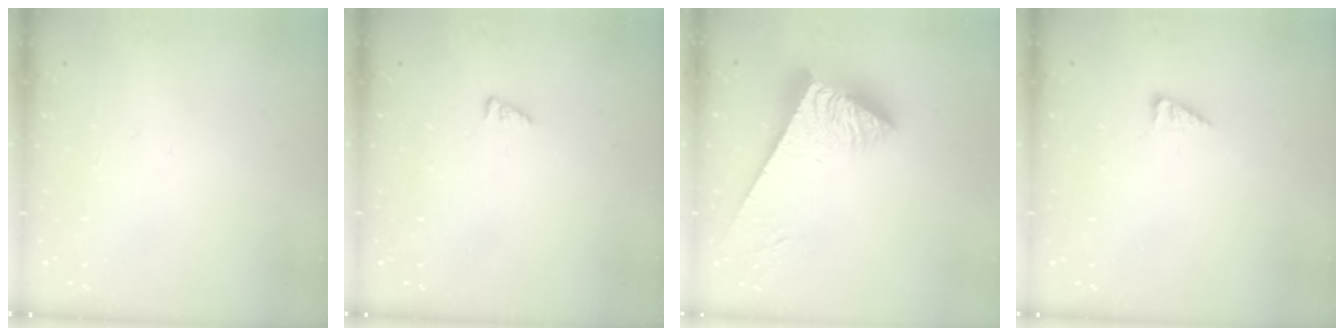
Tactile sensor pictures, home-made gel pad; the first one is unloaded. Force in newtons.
{"total": 1.6, "press": 1.5, "slide": 0.4}
{"total": 5.9, "press": 5.9, "slide": 1.0}
{"total": 2.7, "press": 2.7, "slide": 0.4}